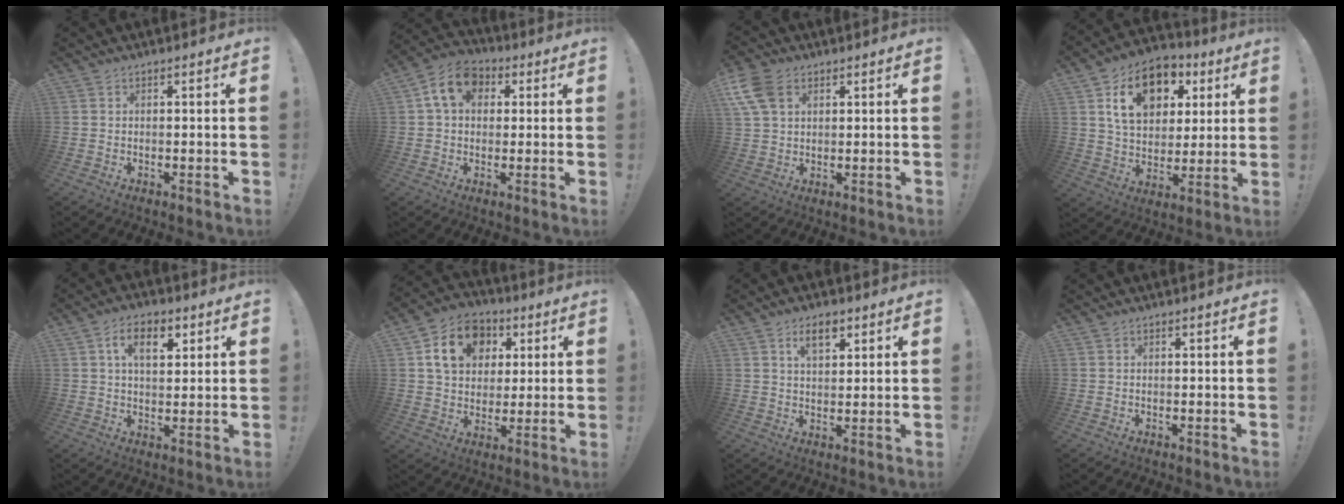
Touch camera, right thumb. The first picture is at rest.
{"total": 10.9, "force": [3.4, 8.1, 6.4], "torque": [-0.111, 0.012, 0.068]}
{"total": 9.4, "force": [3.7, 6.3, 5.9], "torque": [-0.119, -0.009, 0.072]}
{"total": 16.8, "force": [7.1, 11.7, 9.8], "torque": [-0.147, -0.020, 0.130]}
{"total": 8.6, "force": [3.4, 4.7, 6.2], "torque": [-0.088, 0.001, 0.058]}
{"total": 14.7, "force": [4.8, 11.5, 7.7], "torque": [-0.116, -0.003, 0.096]}
{"total": 6.2, "force": [3.3, 3.3, 4.0], "torque": [-0.062, -0.004, 0.057]}
{"total": 0.0}